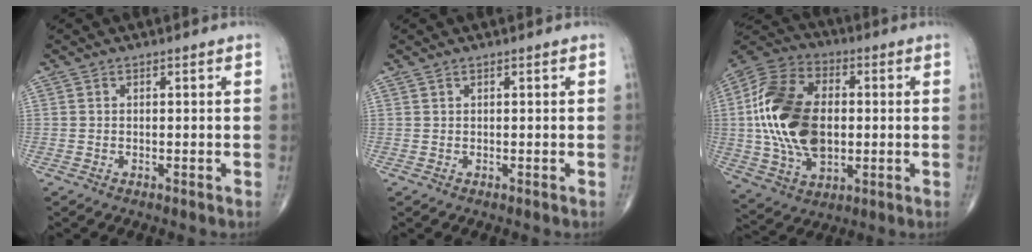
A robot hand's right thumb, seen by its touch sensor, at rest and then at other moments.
{"total": 0.0}
{"total": 21.3, "force": [0.6, 13.3, 16.7], "torque": [-0.323, 0.007, 0.014]}